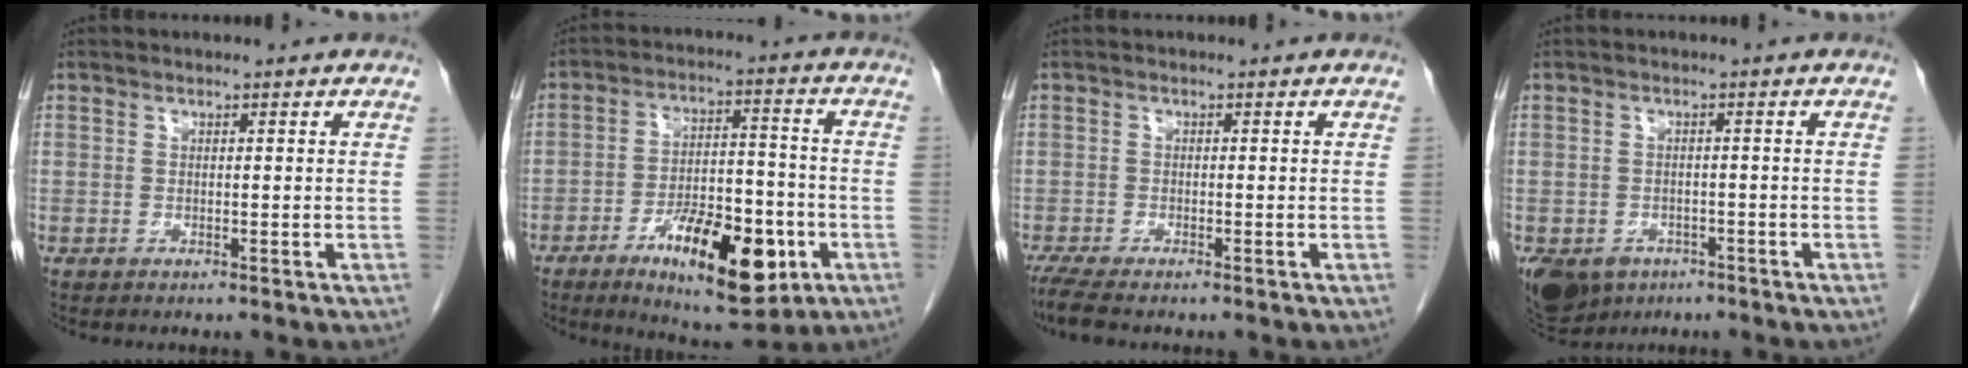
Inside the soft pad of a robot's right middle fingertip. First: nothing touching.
{"total": 15.1, "force": [-6.7, 5.0, 12.6], "torque": [-0.199, -0.001, -0.096]}
{"total": 3.5, "force": [-2.8, 0.4, 2.1], "torque": [-0.048, -0.013, -0.050]}
{"total": 11.5, "force": [-6.3, 8.6, 4.5], "torque": [-0.124, -0.011, -0.083]}